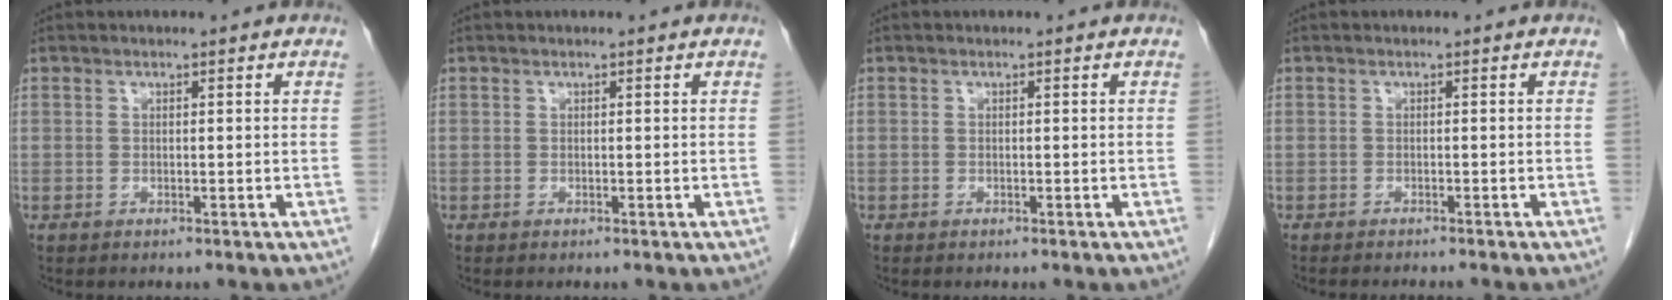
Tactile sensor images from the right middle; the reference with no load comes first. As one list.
[{"total": 0.0}, {"total": 0.0}, {"total": 4.4, "force": [-3.9, 0.1, 1.9], "torque": [-0.018, -0.004, -0.051]}]